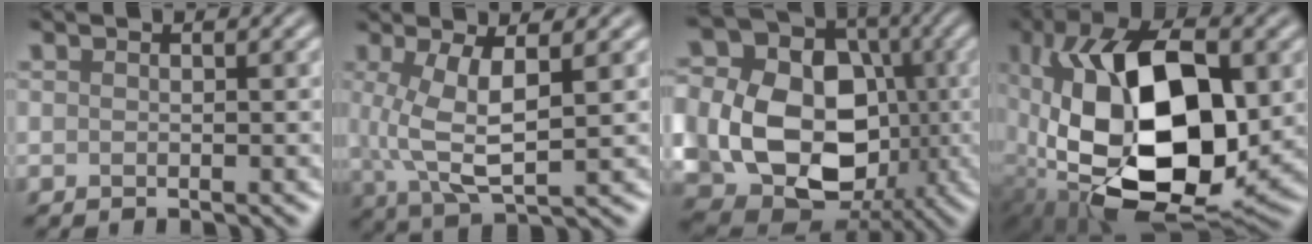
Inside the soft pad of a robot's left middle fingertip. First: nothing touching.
{"total": 5.4, "force": [1.0, 1.5, 5.0], "torque": [-0.113, -0.004, 0.025]}
{"total": 15.3, "force": [-1.7, 12.2, 9.2], "torque": [-0.166, -0.022, -0.018]}
{"total": 16.7, "force": [0.4, 9.4, 13.8], "torque": [-0.254, -0.011, 0.019]}